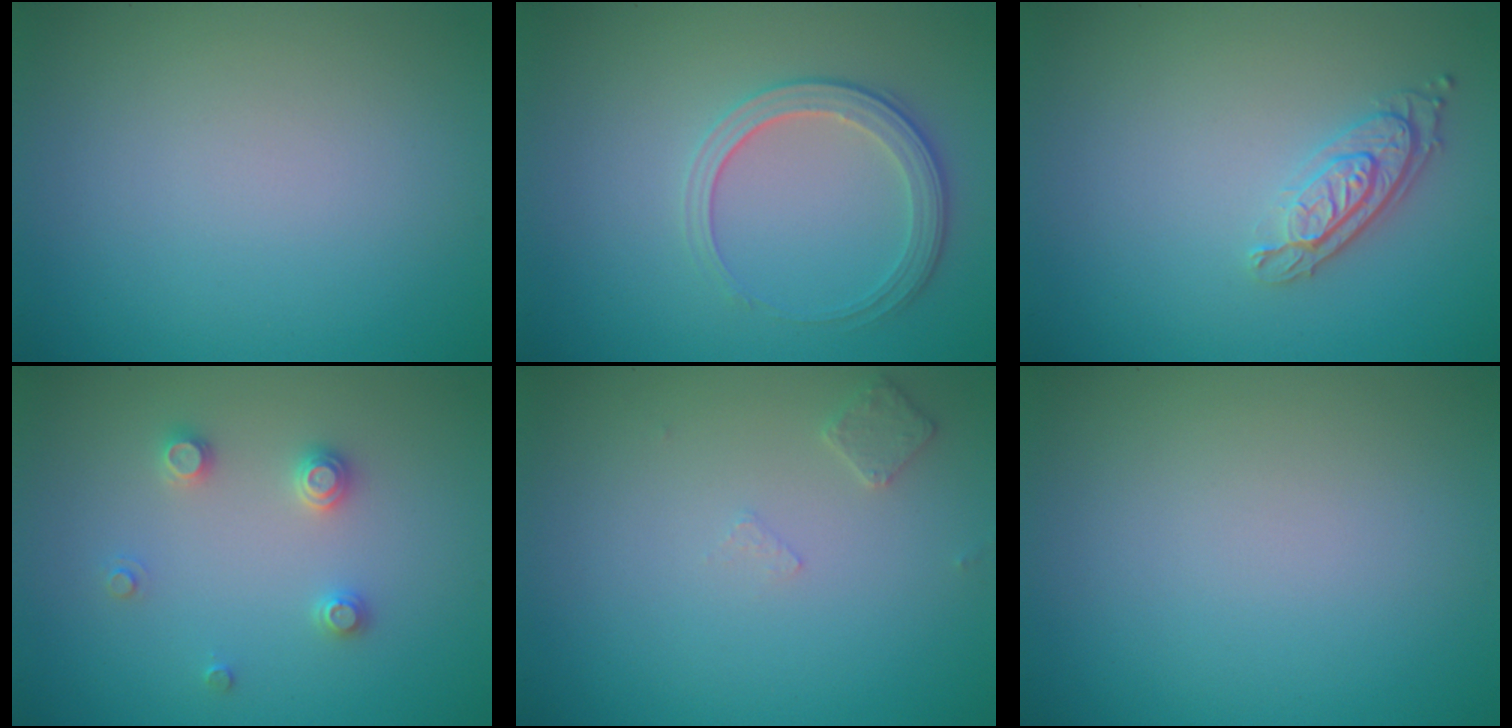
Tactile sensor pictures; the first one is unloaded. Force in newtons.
{"total": 2.7, "press": 2.5, "slide": 1.2}
{"total": 3.0, "press": 2.3, "slide": 1.9}
{"total": 2.0, "press": 2.0, "slide": 0.2}
{"total": 1.2, "press": 1.1, "slide": 0.3}
{"total": 0.0}